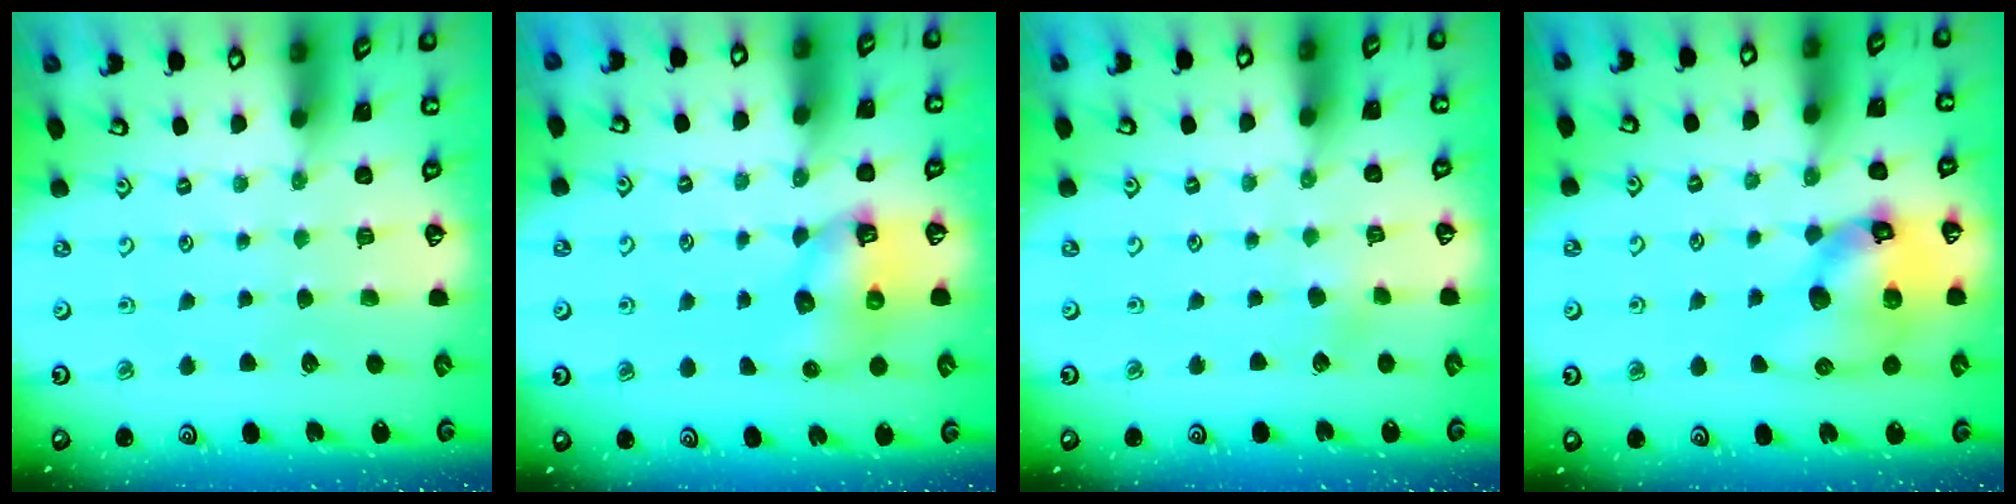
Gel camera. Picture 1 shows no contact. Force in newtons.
{"total": 8.6, "press": 8.6, "slide": 0.7}
{"total": 1.9, "press": 1.9, "slide": 0.2}
{"total": 15.9, "press": 15.7, "slide": 2.4}